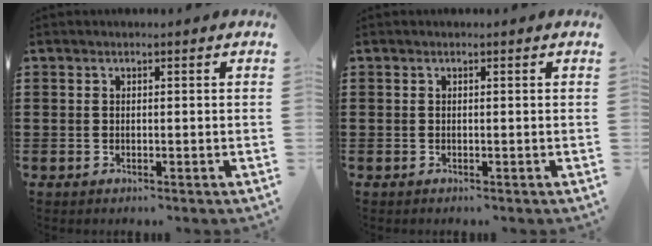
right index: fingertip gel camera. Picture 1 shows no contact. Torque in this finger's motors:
{"motor_torque": [0.16, -0.08, 0.00, 0.01]}